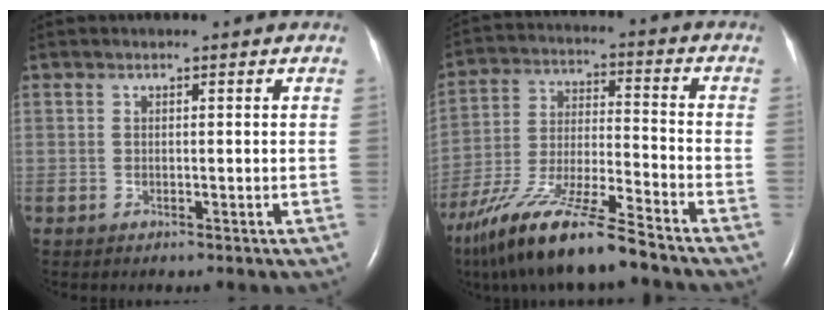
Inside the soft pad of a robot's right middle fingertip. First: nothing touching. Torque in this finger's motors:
{"motor_torque": [1.08, -1.06, 0.53, 0.16]}